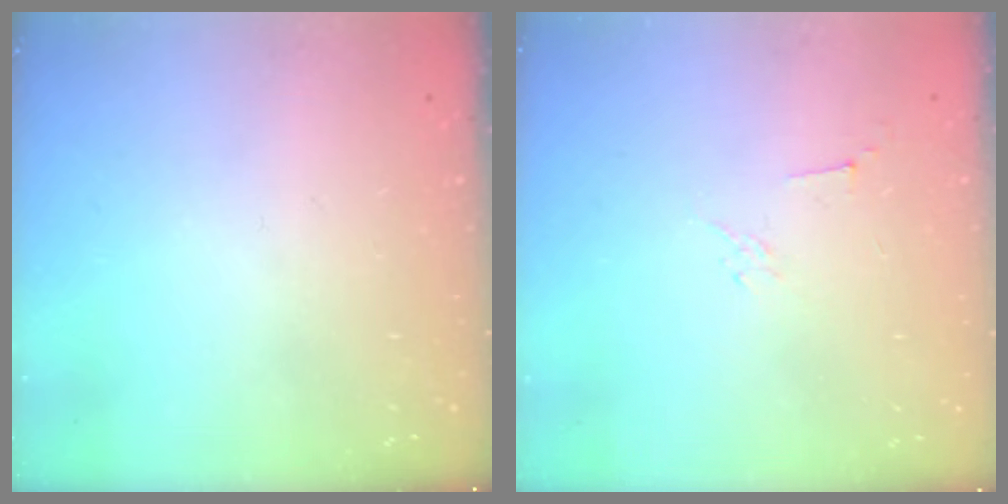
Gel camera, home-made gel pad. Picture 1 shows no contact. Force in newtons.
{"total": 2.9, "press": 2.8, "slide": 0.8}